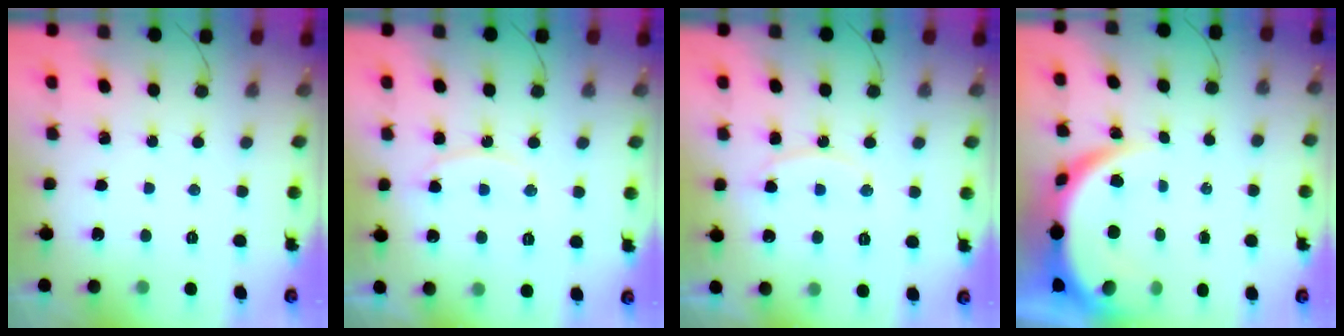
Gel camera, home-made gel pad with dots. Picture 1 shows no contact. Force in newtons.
{"total": 11.9, "press": 11.9, "slide": 0.8}
{"total": 11.9, "press": 11.9, "slide": 0.8}
{"total": 8.5, "press": 8.4, "slide": 0.8}